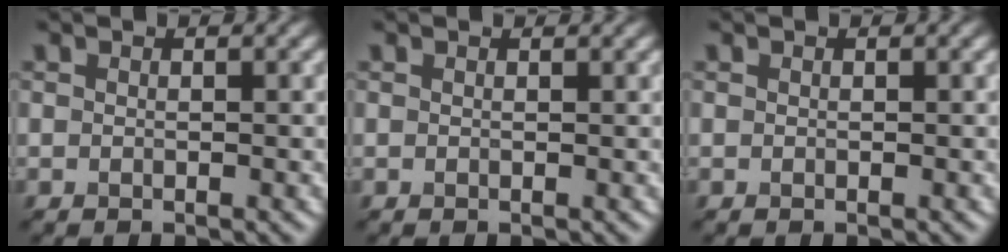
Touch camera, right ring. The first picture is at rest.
{"total": 0.6, "force": [0.4, 0.2, 0.3], "torque": [-0.008, 0.007, 0.002]}
{"total": 0.0}